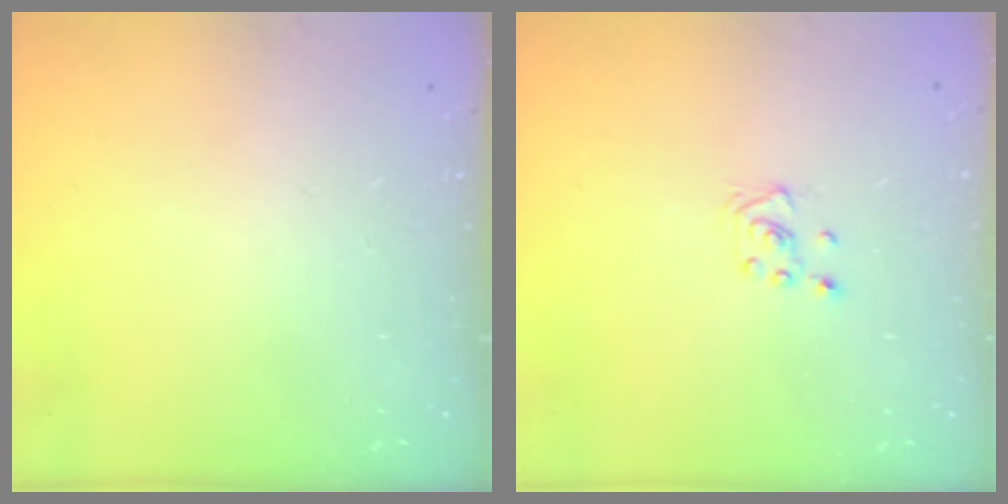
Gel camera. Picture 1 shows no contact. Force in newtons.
{"total": 3.1, "press": 3.1, "slide": 0.3}